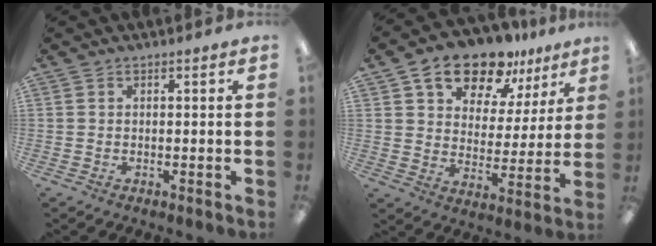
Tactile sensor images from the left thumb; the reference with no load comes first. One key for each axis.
{"total": 14.6, "fx": 11.2, "fy": 7.3, "fz": 5.8, "tx": -0.097, "ty": -0.065, "tz": 0.203}